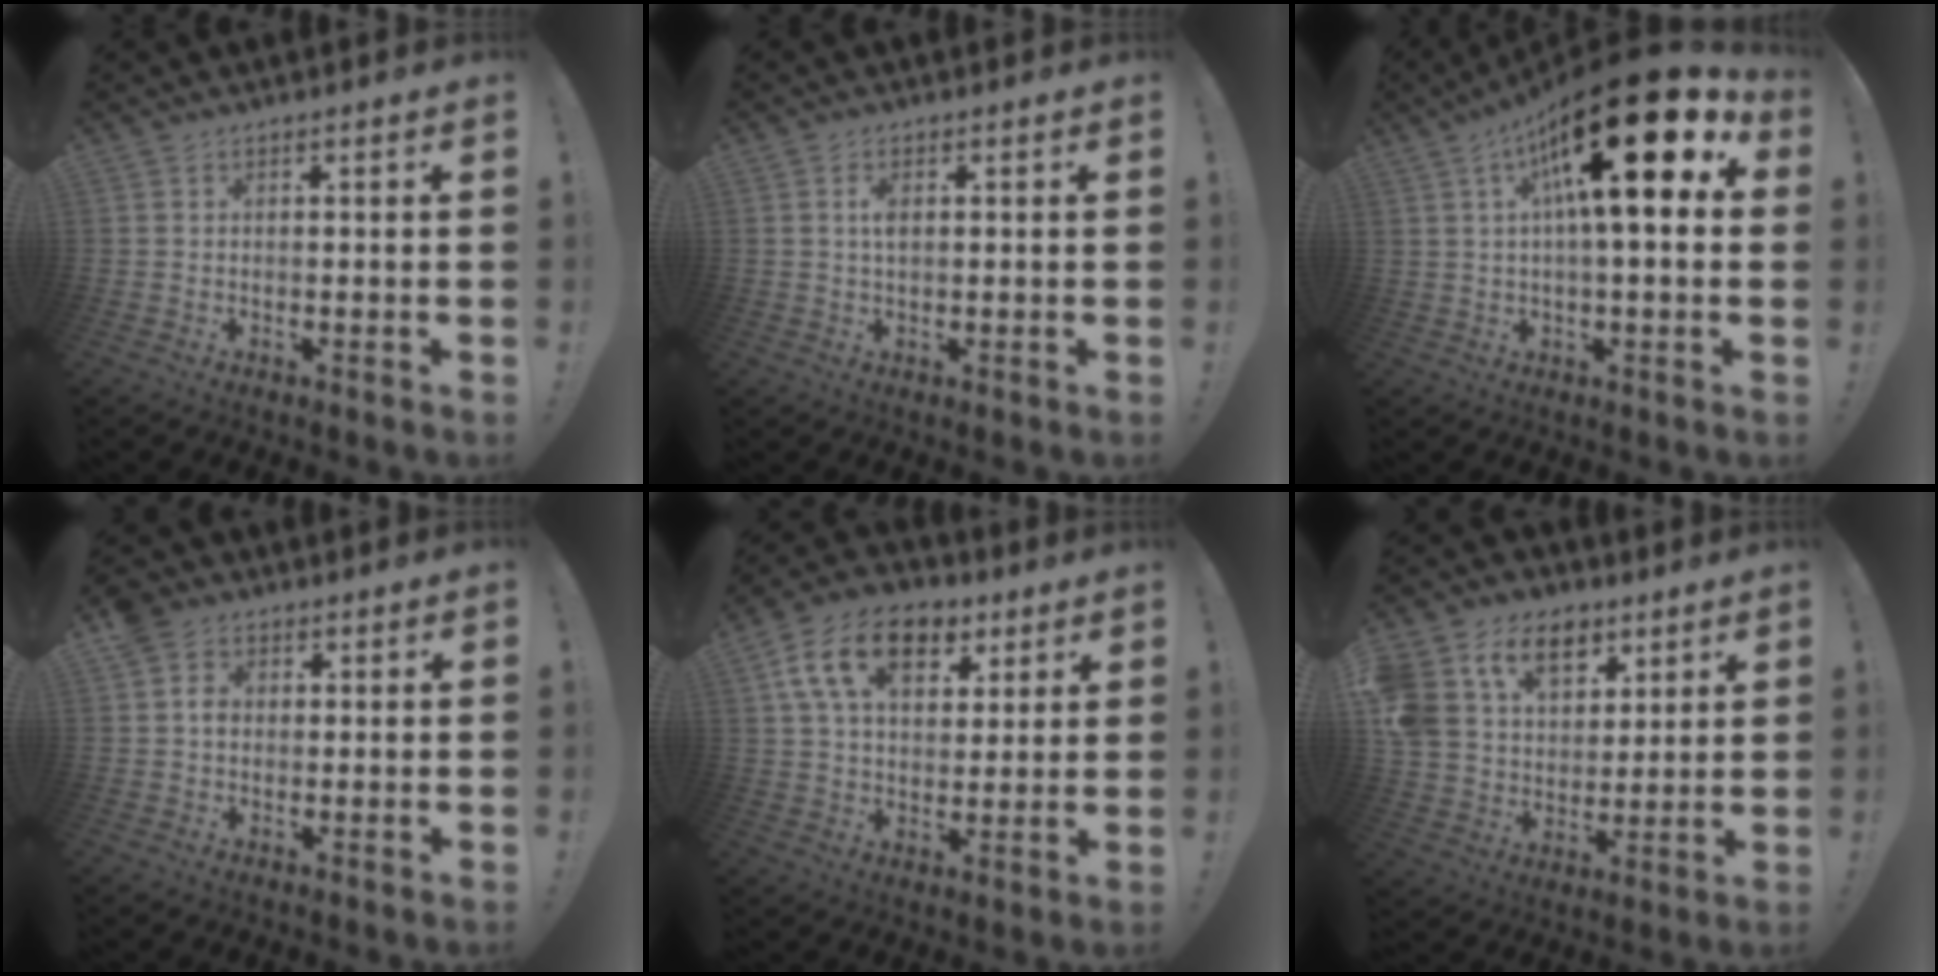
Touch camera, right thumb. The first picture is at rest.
{"total": 2.5, "force": [0.5, 1.2, 2.2], "torque": [-0.031, 0.000, 0.004]}
{"total": 22.4, "force": [8.2, 5.5, 20.1], "torque": [-0.325, -0.056, 0.122]}
{"total": 5.0, "force": [0.8, 4.3, 2.3], "torque": [-0.030, 0.006, 0.016]}
{"total": 16.5, "force": [7.4, 10.6, 10.3], "torque": [-0.172, -0.018, 0.137]}
{"total": 16.4, "force": [8.6, 11.7, 7.7], "torque": [-0.132, -0.035, 0.169]}